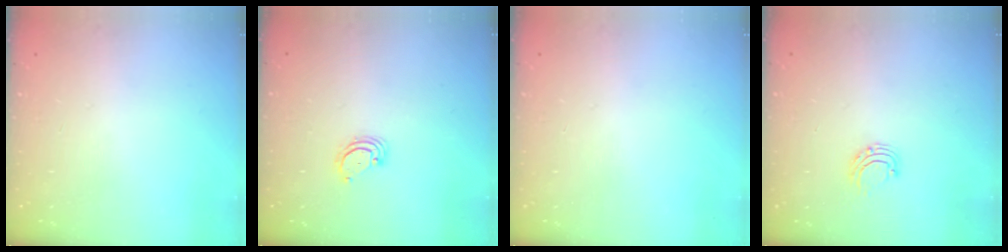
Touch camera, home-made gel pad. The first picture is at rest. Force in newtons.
{"total": 2.9, "press": 2.9, "slide": 0.3}
{"total": 0.0}
{"total": 5.1, "press": 5.1, "slide": 0.4}